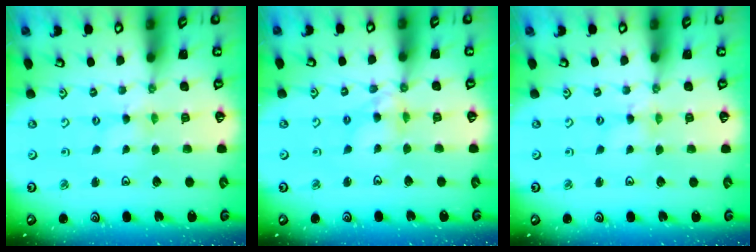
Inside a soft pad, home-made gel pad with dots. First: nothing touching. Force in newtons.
{"total": 6.8, "press": 6.8, "slide": 0.6}
{"total": 1.2, "press": 1.2, "slide": 0.2}